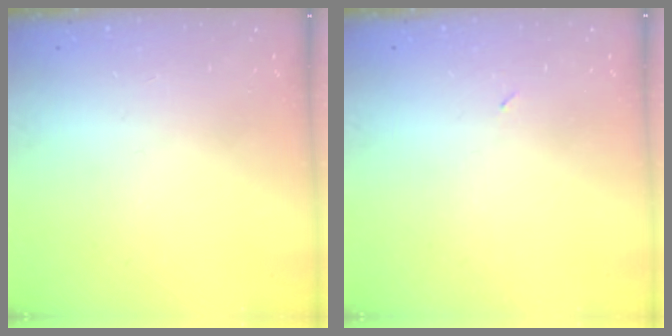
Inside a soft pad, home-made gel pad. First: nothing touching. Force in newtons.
{"total": 2.1, "press": 1.9, "slide": 1.0}